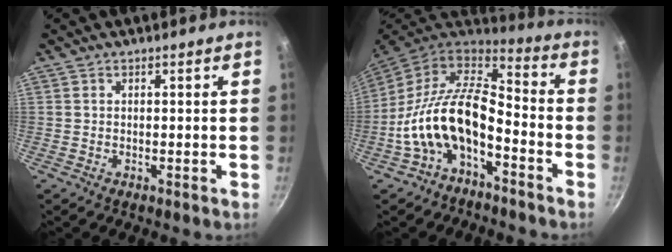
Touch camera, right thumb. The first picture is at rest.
{"total": 16.8, "force": [-5.1, 9.1, 13.1], "torque": [-0.233, 0.056, -0.105]}